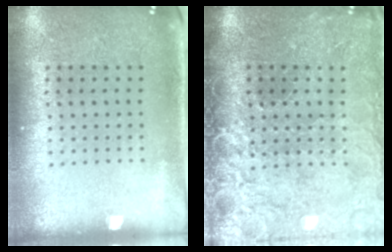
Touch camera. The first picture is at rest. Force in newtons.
{"total": 3.9, "press": 3.4, "slide": 1.9}